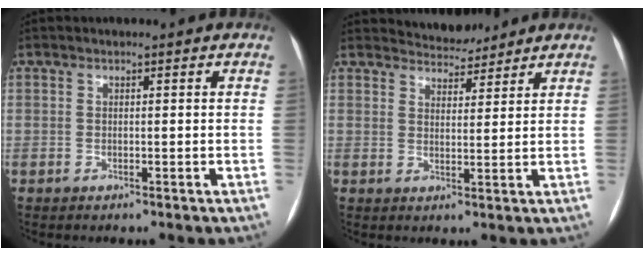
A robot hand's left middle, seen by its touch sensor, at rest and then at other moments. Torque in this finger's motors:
{"motor_torque": [0.00, -0.06, -0.03, -0.01]}